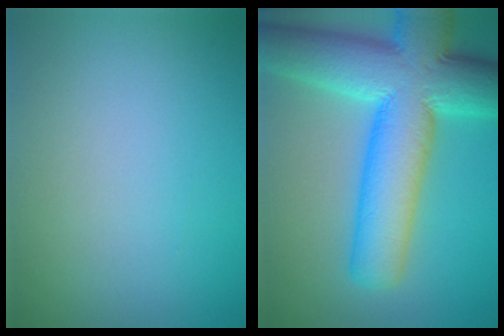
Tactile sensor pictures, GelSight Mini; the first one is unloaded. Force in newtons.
{"total": 13.1, "press": 13.1, "slide": 0.5}